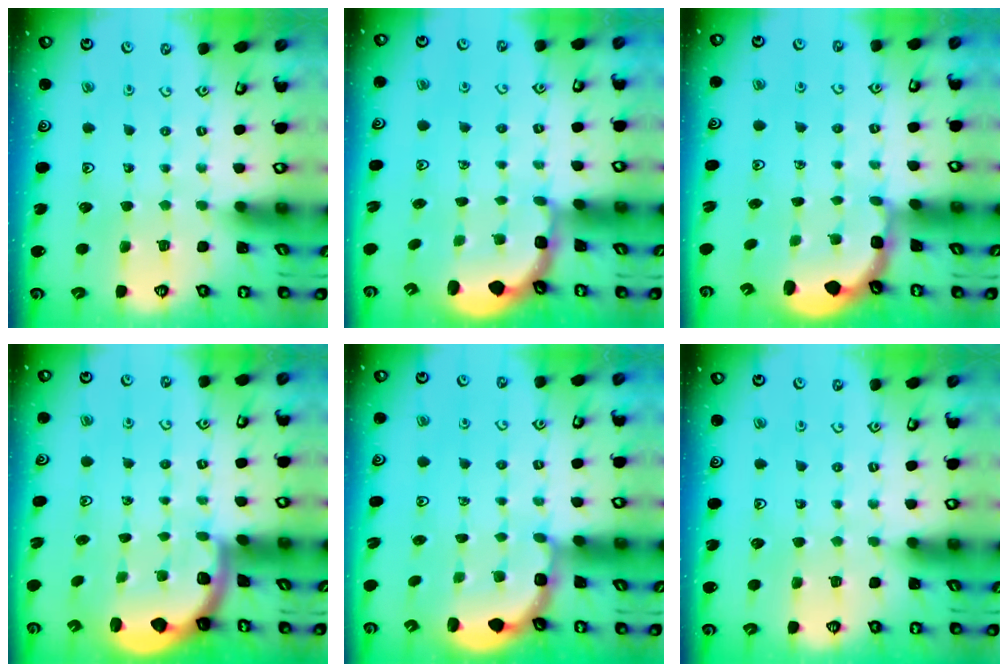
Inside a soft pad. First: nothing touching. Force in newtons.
{"total": 2.7, "press": 2.0, "slide": 1.7}
{"total": 2.6, "press": 1.9, "slide": 1.8}
{"total": 2.0, "press": 1.9, "slide": 0.5}
{"total": 3.0, "press": 2.3, "slide": 1.8}
{"total": 0.0}